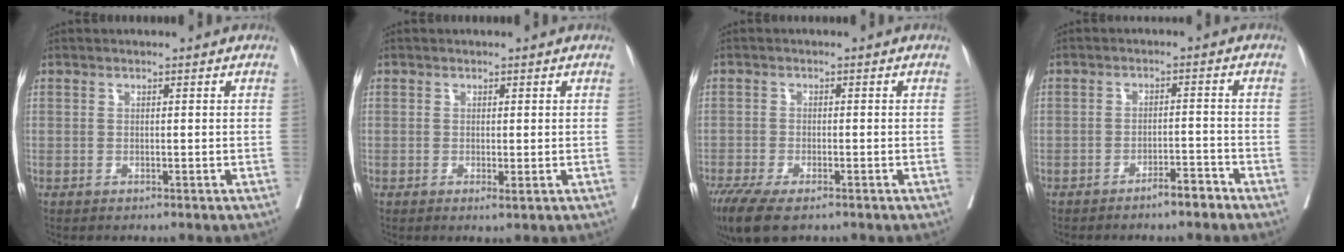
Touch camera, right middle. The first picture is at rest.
{"total": 1.0, "force": [-0.2, 0.0, 1.0], "torque": [-0.016, -0.006, -0.001]}
{"total": 8.0, "force": [-5.7, 2.4, 5.1], "torque": [-0.092, -0.021, -0.094]}
{"total": 3.2, "force": [-2.6, 0.3, 1.8], "torque": [-0.029, 0.000, -0.042]}